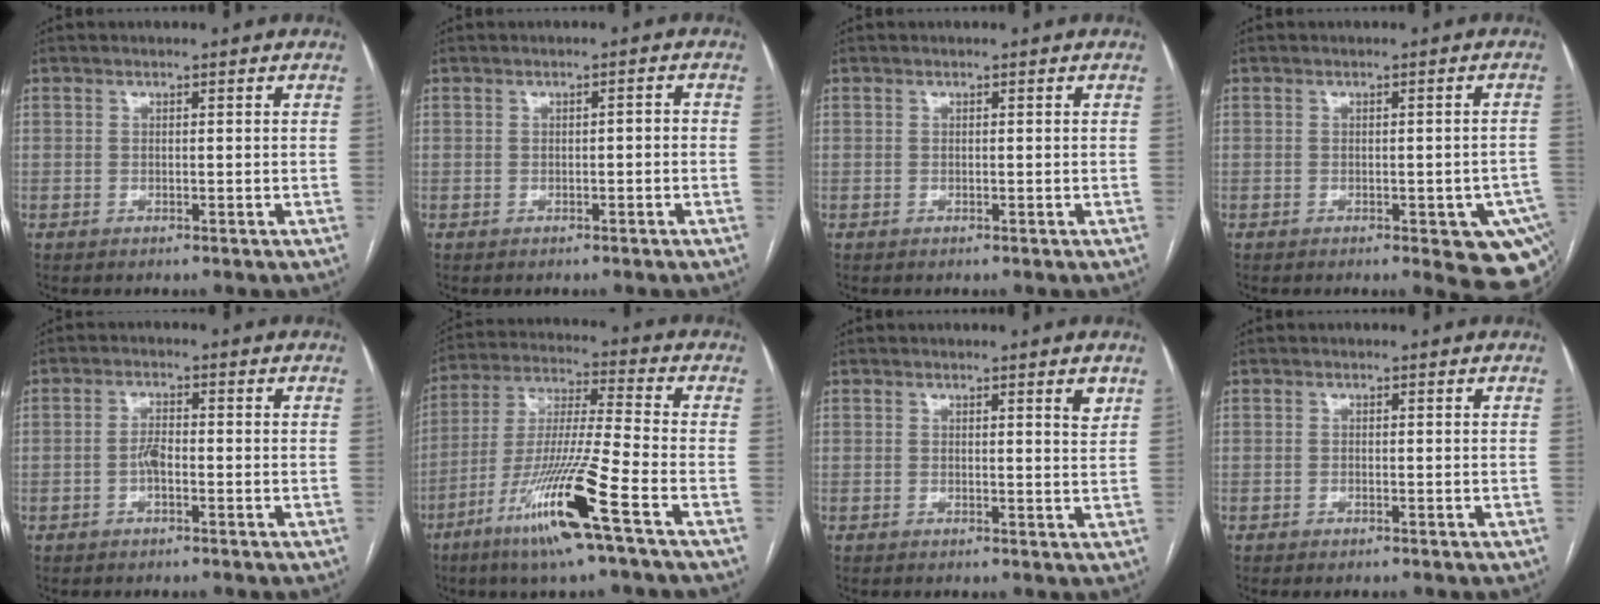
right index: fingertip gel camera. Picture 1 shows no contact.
{"total": 1.1, "force": [-0.3, 0.4, 1.0], "torque": [-0.014, 0.004, -0.004]}
{"total": 0.0}
{"total": 10.2, "force": [-5.3, 3.2, 8.2], "torque": [-0.049, 0.002, -0.058]}
{"total": 2.5, "force": [-0.8, 0.8, 2.2], "torque": [-0.043, 0.003, -0.015]}
{"total": 15.6, "force": [-7.9, -0.8, 13.4], "torque": [-0.273, -0.028, -0.150]}
{"total": 2.2, "force": [1.3, 0.1, 1.7], "torque": [-0.022, -0.007, 0.014]}
{"total": 0.7, "force": [-0.5, 0.1, 0.5], "torque": [-0.012, -0.005, -0.003]}